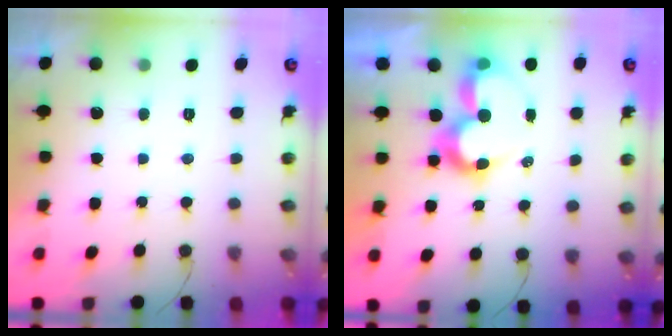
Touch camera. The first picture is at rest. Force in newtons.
{"total": 9.7, "press": 9.7, "slide": 0.9}